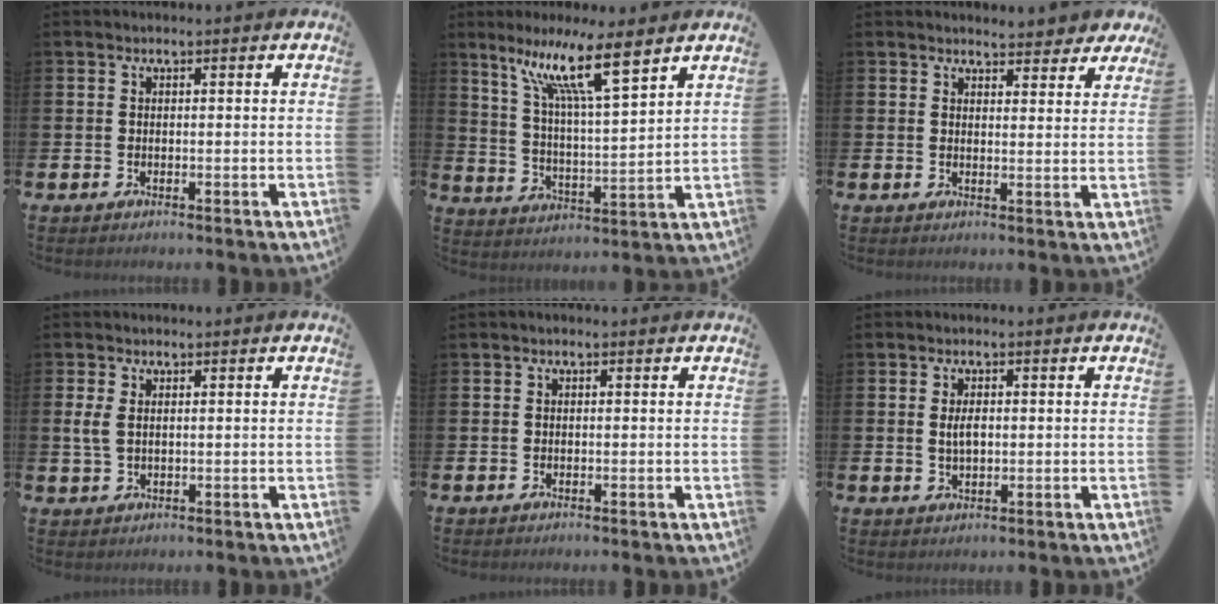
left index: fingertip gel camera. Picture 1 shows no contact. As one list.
[{"total": 11.6, "force": [8.6, 1.8, 7.6], "torque": [-0.154, -0.036, 0.144]}, {"total": 3.9, "force": [3.7, 1.0, 0.3], "torque": [0.007, -0.024, 0.064]}, {"total": 2.6, "force": [1.1, 1.4, 1.9], "torque": [-0.036, 0.007, 0.018]}, {"total": 0.0}, {"total": 2.3, "force": [0.3, 1.3, 2.0], "torque": [-0.033, 0.003, 0.002]}]